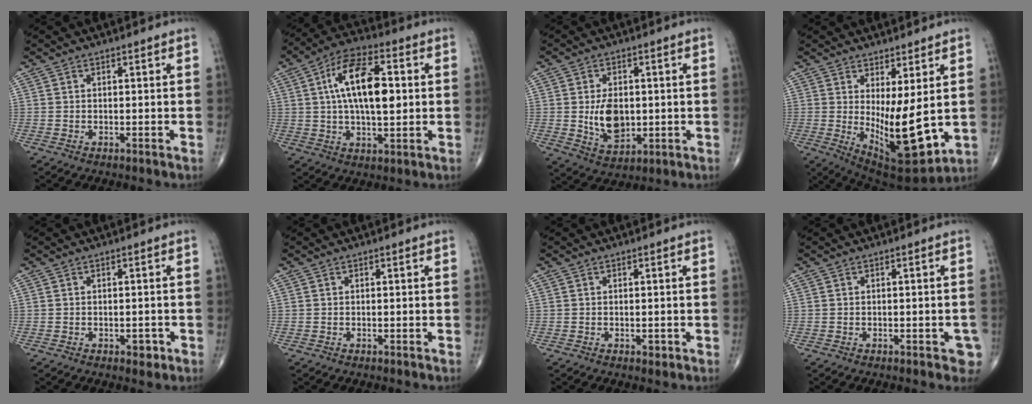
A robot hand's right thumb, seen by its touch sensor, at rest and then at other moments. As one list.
[{"total": 15.4, "force": [2.3, 7.0, 13.5], "torque": [-0.224, 0.012, 0.035]}, {"total": 8.7, "force": [-0.1, 5.5, 6.7], "torque": [-0.096, -0.012, 0.009]}, {"total": 13.2, "force": [0.3, 4.5, 12.4], "torque": [-0.186, -0.034, 0.024]}, {"total": 1.8, "force": [-0.8, 1.1, 1.2], "torque": [-0.006, 0.003, -0.008]}, {"total": 0.0}, {"total": 1.0, "force": [-0.2, 0.7, 0.7], "torque": [-0.004, -0.001, -0.003]}, {"total": 3.2, "force": [-1.3, 1.5, 2.5], "torque": [-0.009, 0.006, -0.014]}]